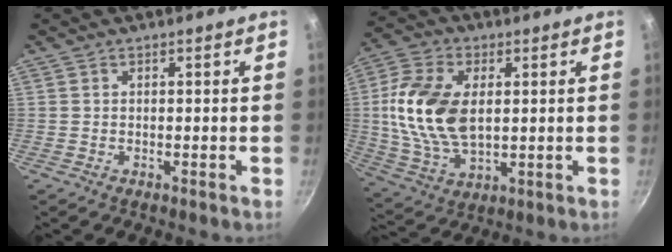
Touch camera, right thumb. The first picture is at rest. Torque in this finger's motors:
{"motor_torque": [0.46, 0.73, 1.14, -0.49, 0.32]}